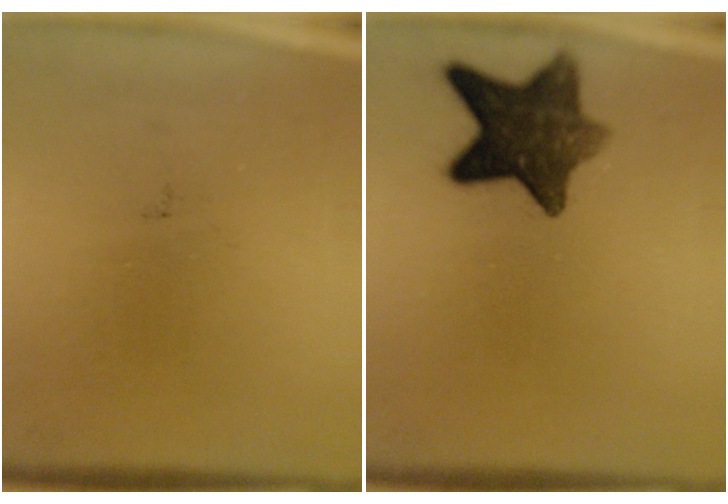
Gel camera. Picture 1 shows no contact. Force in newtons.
{"total": 10.9}